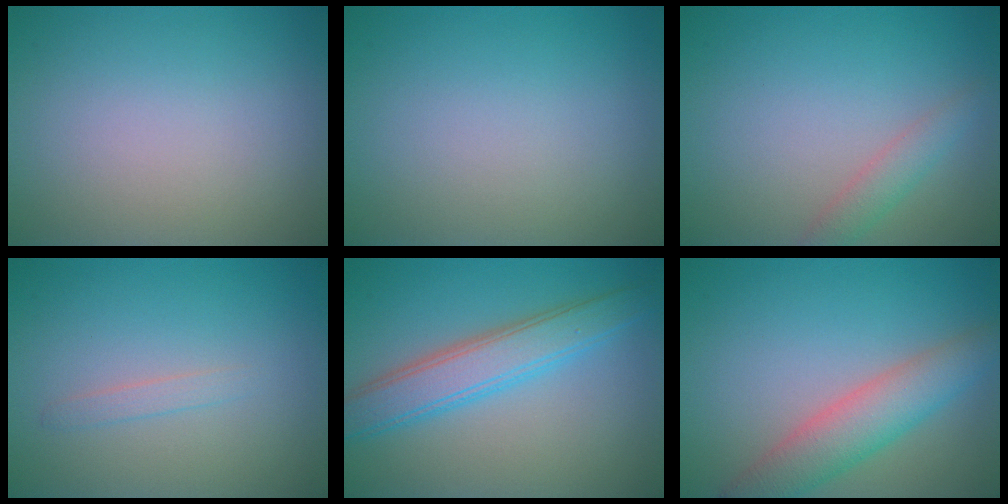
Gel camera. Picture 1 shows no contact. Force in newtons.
{"total": 0.0}
{"total": 1.8, "press": 1.8, "slide": 0.1}
{"total": 0.9, "press": 0.9, "slide": 0.1}
{"total": 4.8, "press": 4.8, "slide": 0.1}
{"total": 4.9, "press": 4.9, "slide": 0.3}